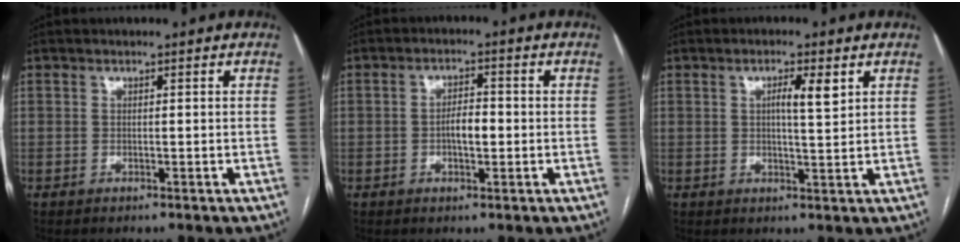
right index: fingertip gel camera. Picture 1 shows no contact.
{"total": 4.2, "force": [-0.7, 0.8, 4.1], "torque": [-0.078, 0.002, -0.013]}
{"total": 3.8, "force": [1.4, 0.5, 3.5], "torque": [-0.059, 0.001, 0.022]}